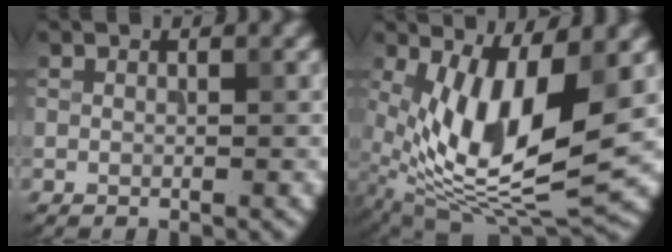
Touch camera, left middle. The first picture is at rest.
{"total": 11.1, "force": [0.7, 4.1, 10.3], "torque": [-0.199, -0.020, 0.017]}